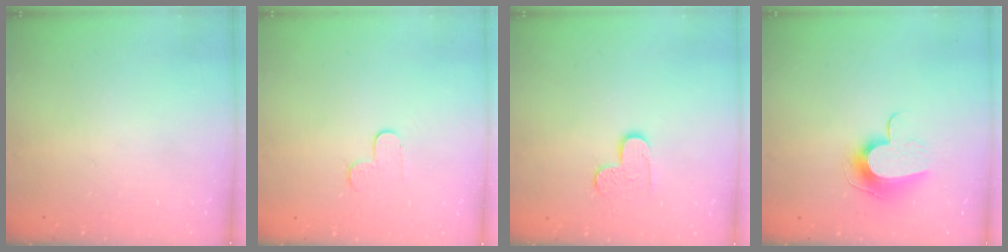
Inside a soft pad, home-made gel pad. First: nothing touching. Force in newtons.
{"total": 4.6, "press": 4.6, "slide": 0.5}
{"total": 4.9, "press": 4.9, "slide": 0.2}
{"total": 11.2, "press": 11.1, "slide": 0.5}